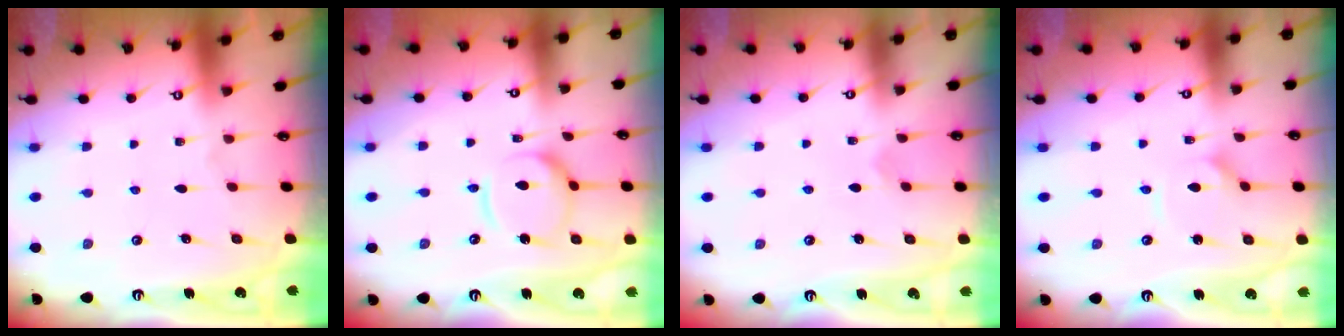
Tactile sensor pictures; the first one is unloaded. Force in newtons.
{"total": 13.3, "press": 13.2, "slide": 1.2}
{"total": 2.4, "press": 2.4, "slide": 0.2}
{"total": 2.5, "press": 2.5, "slide": 0.2}